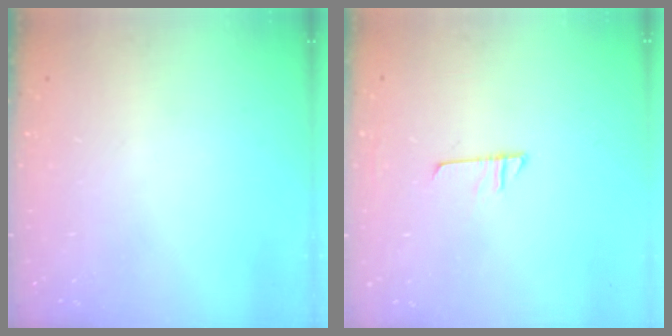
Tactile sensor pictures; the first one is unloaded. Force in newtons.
{"total": 6.4, "press": 6.4, "slide": 0.3}